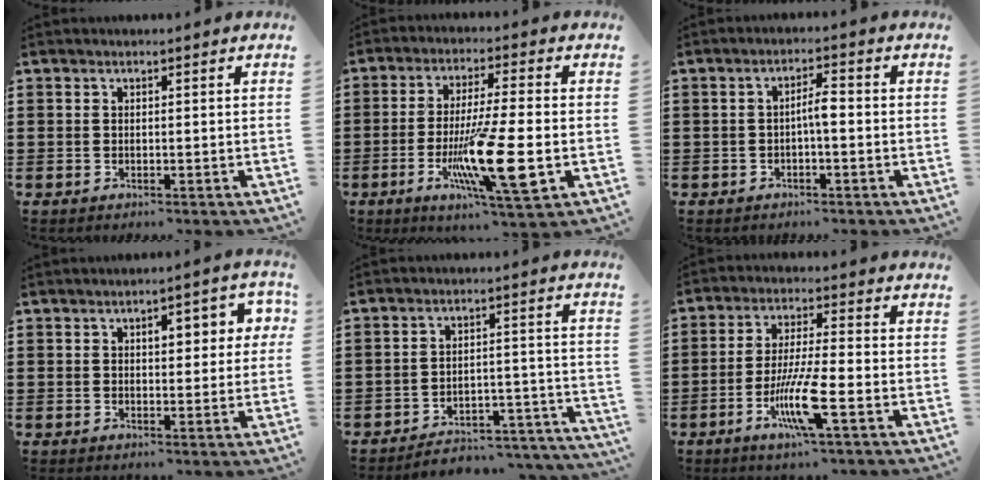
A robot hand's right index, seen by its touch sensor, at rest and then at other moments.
{"total": 14.4, "force": [-3.8, 2.3, 13.7], "torque": [-0.260, -0.016, -0.064]}
{"total": 2.9, "force": [-0.5, 0.6, 2.8], "torque": [-0.053, 0.004, -0.012]}
{"total": 4.6, "force": [1.2, 2.3, 3.8], "torque": [-0.047, -0.001, 0.009]}
{"total": 4.0, "force": [-3.8, 0.7, 0.9], "torque": [-0.019, 0.000, -0.082]}
{"total": 9.2, "force": [-3.6, 1.1, 8.4], "torque": [-0.168, -0.015, -0.067]}